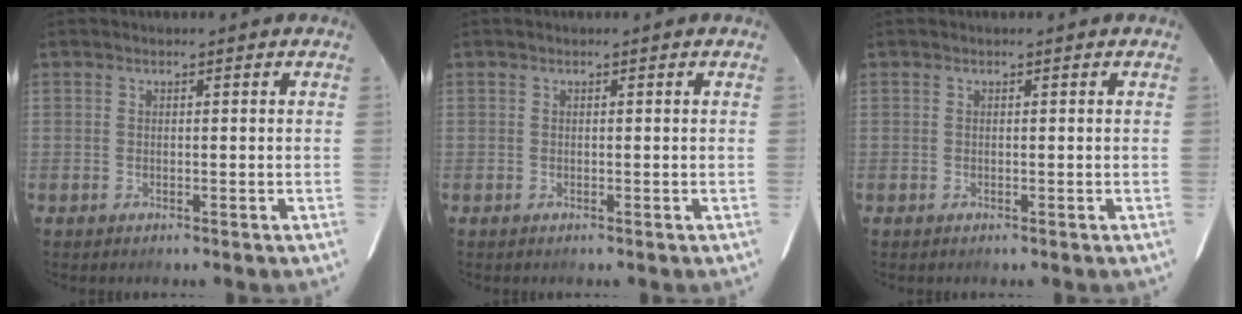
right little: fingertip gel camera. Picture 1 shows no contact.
{"total": 0.0}
{"total": 0.0}